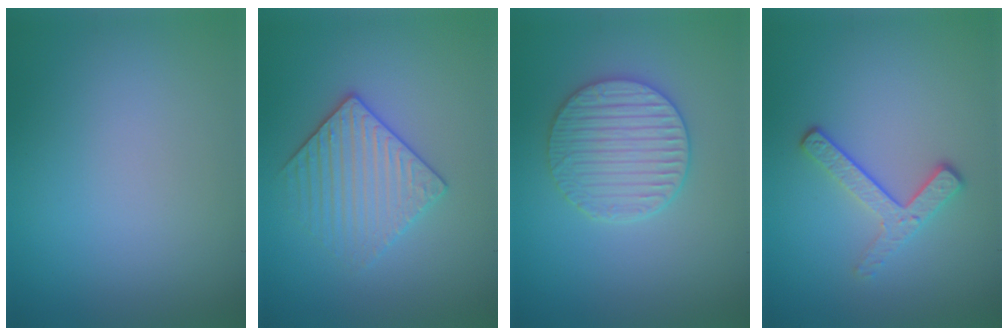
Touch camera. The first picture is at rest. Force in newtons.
{"total": 3.4, "press": 3.2, "slide": 1.0}
{"total": 4.1, "press": 3.8, "slide": 1.4}
{"total": 3.0, "press": 2.2, "slide": 2.1}